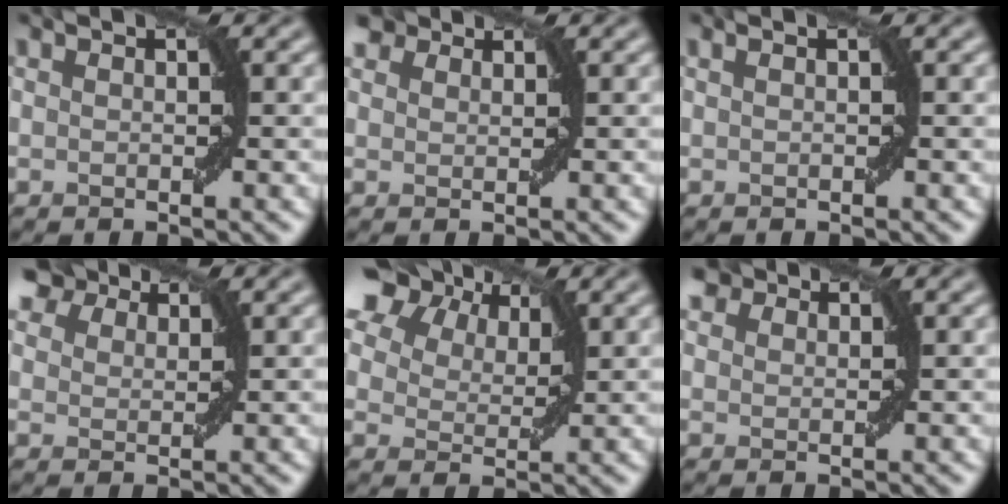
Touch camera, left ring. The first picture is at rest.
{"total": 2.1, "force": [1.8, 1.0, 0.6], "torque": [-0.011, 0.003, 0.031]}
{"total": 0.6, "force": [0.2, 0.0, 0.6], "torque": [-0.013, 0.008, 0.003]}
{"total": 5.7, "force": [4.5, 2.7, 2.2], "torque": [-0.061, 0.011, 0.078]}
{"total": 9.9, "force": [6.3, 5.6, 5.1], "torque": [-0.127, 0.034, 0.105]}
{"total": 2.1, "force": [1.9, 0.9, 0.5], "torque": [-0.012, 0.007, 0.033]}